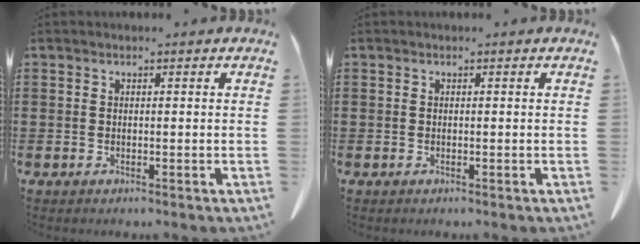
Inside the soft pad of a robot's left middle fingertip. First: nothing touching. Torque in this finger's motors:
{"motor_torque": [0.18, -0.25, 0.11, 0.01]}